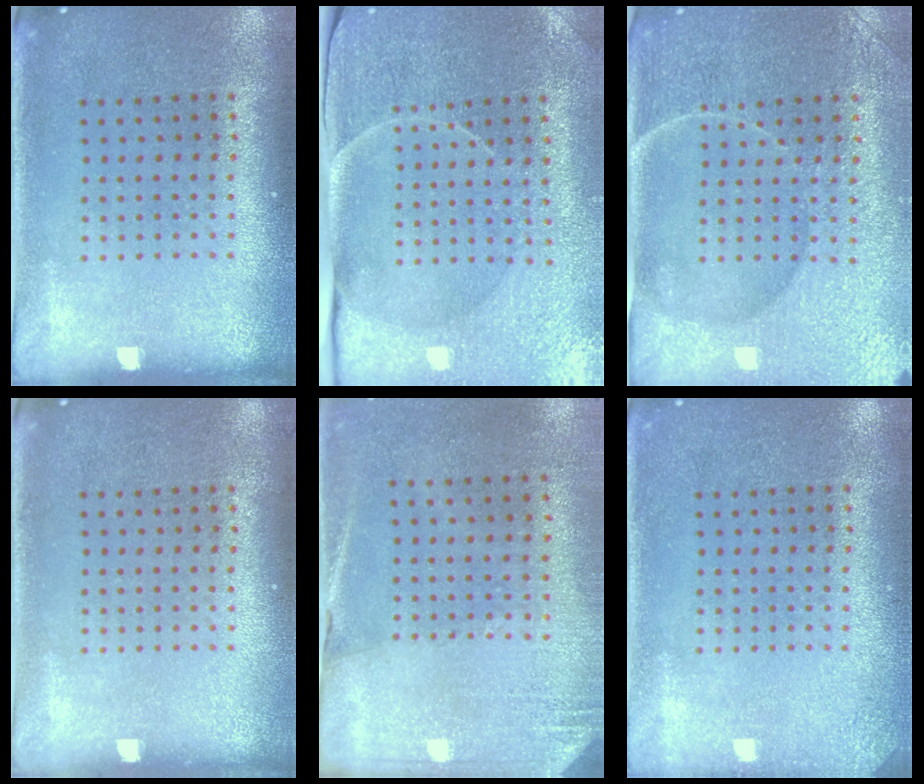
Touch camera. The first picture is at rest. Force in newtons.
{"total": 3.6, "press": 3.6, "slide": 0.5}
{"total": 4.7, "press": 4.4, "slide": 1.6}
{"total": 0.0}
{"total": 2.7, "press": 2.4, "slide": 1.2}
{"total": 1.4, "press": 1.4, "slide": 0.1}